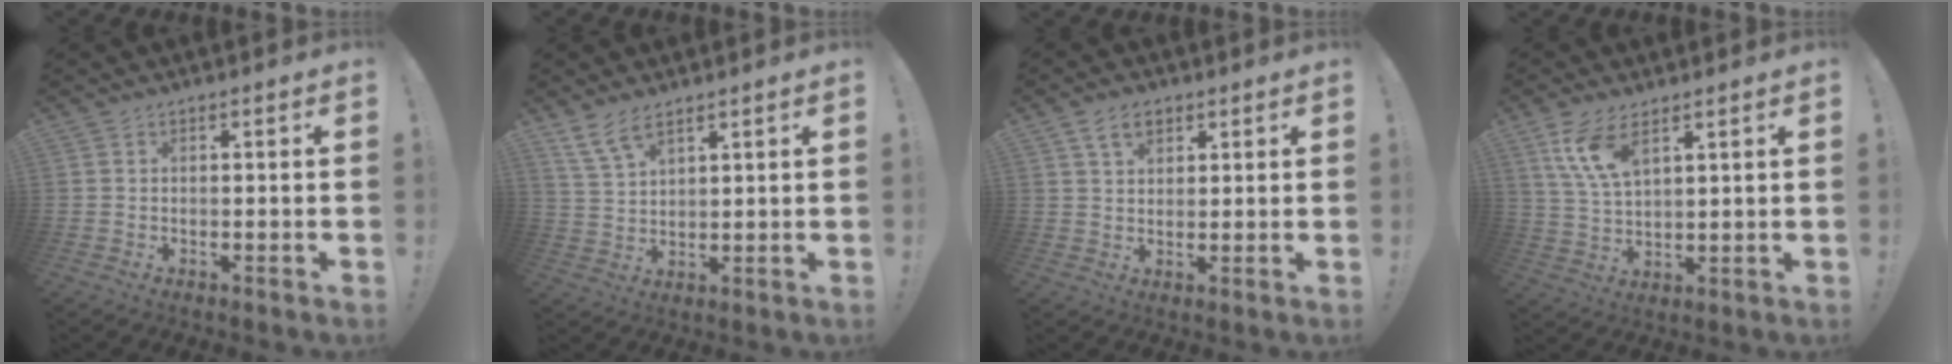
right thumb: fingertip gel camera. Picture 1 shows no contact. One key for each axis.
{"total": 7.3, "fx": 5.3, "fy": 3.0, "fz": 4.0, "tx": -0.079, "ty": -0.021, "tz": 0.103}
{"total": 6.3, "fx": 3.3, "fy": 4.0, "fz": 3.6, "tx": -0.062, "ty": -0.001, "tz": 0.063}
{"total": 9.9, "fx": 5.9, "fy": 4.1, "fz": 6.8, "tx": -0.135, "ty": -0.020, "tz": 0.109}